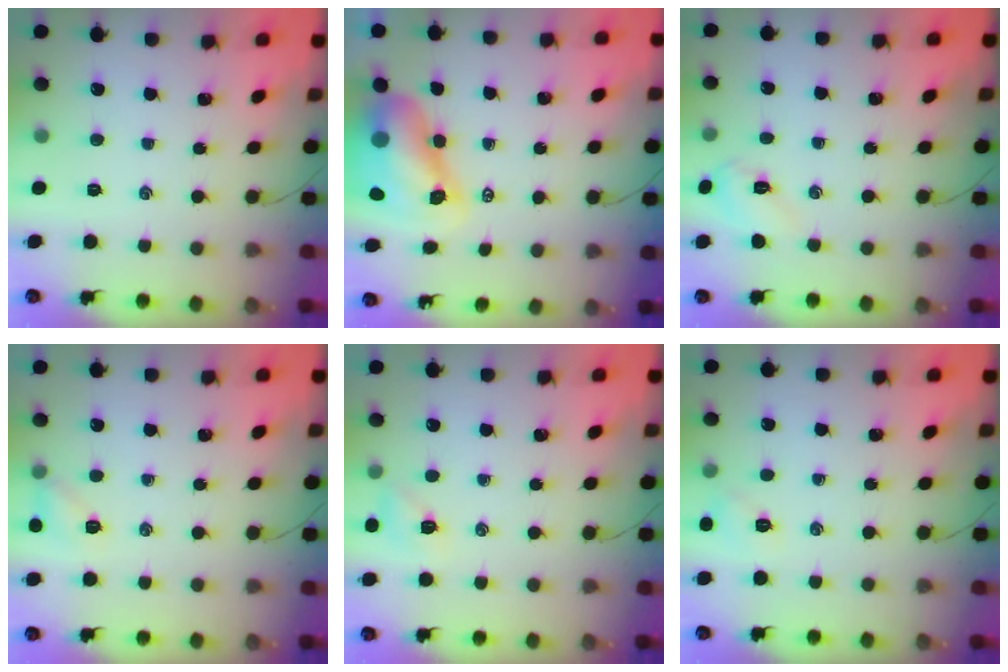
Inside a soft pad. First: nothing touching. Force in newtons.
{"total": 12.8, "press": 12.1, "slide": 4.2}
{"total": 3.5, "press": 3.4, "slide": 0.9}
{"total": 5.3, "press": 5.1, "slide": 1.3}
{"total": 6.1, "press": 5.9, "slide": 1.6}
{"total": 5.0, "press": 4.8, "slide": 1.4}